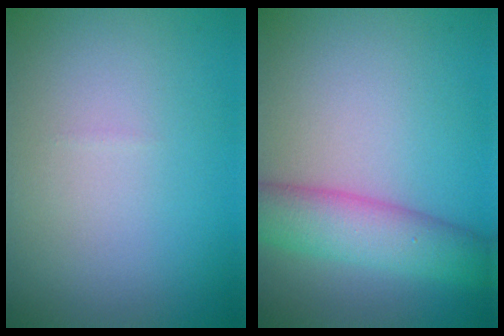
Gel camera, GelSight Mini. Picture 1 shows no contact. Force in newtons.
{"total": 5.4, "press": 5.4, "slide": 0.2}